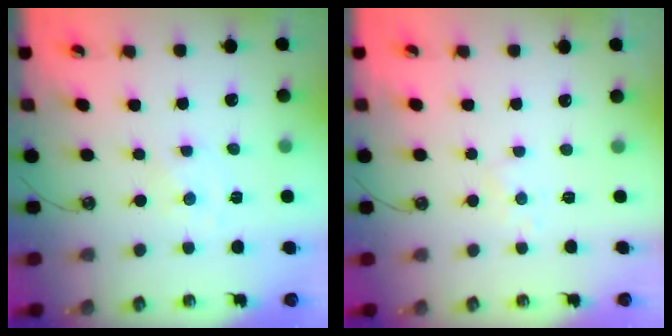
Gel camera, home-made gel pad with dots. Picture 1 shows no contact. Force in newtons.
{"total": 4.8, "press": 4.7, "slide": 0.6}